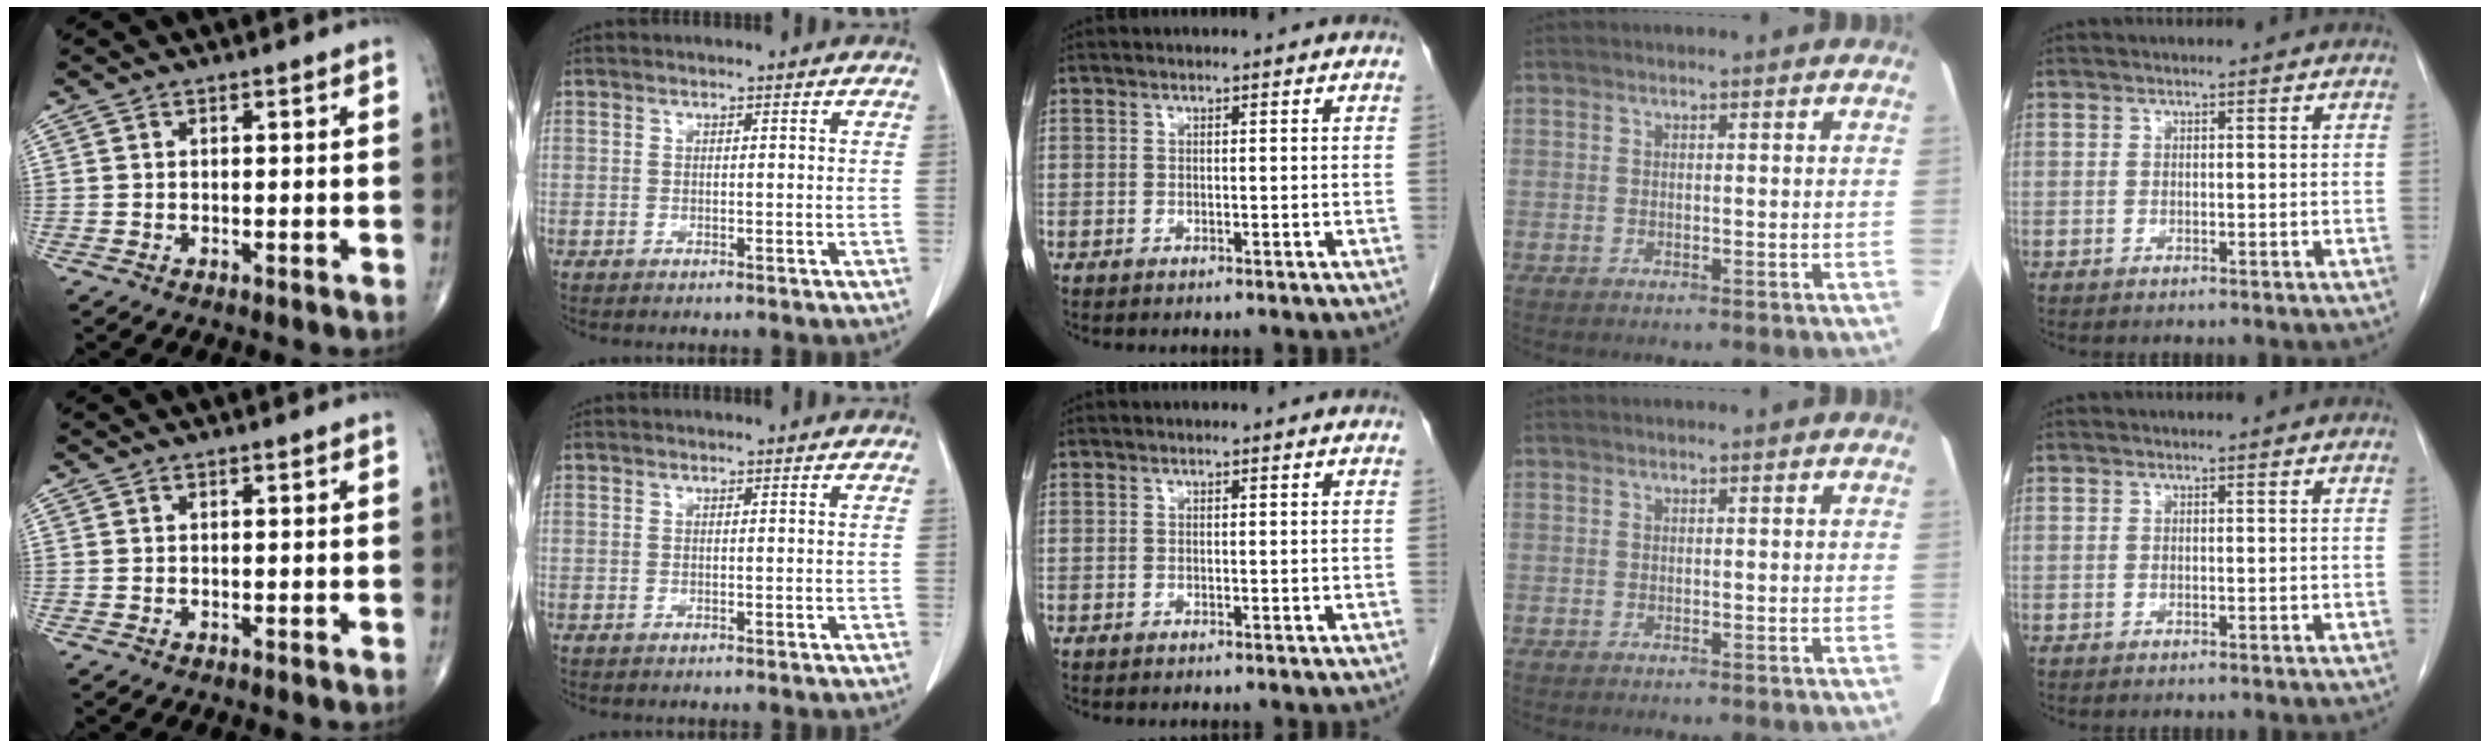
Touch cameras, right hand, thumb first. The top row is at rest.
{}